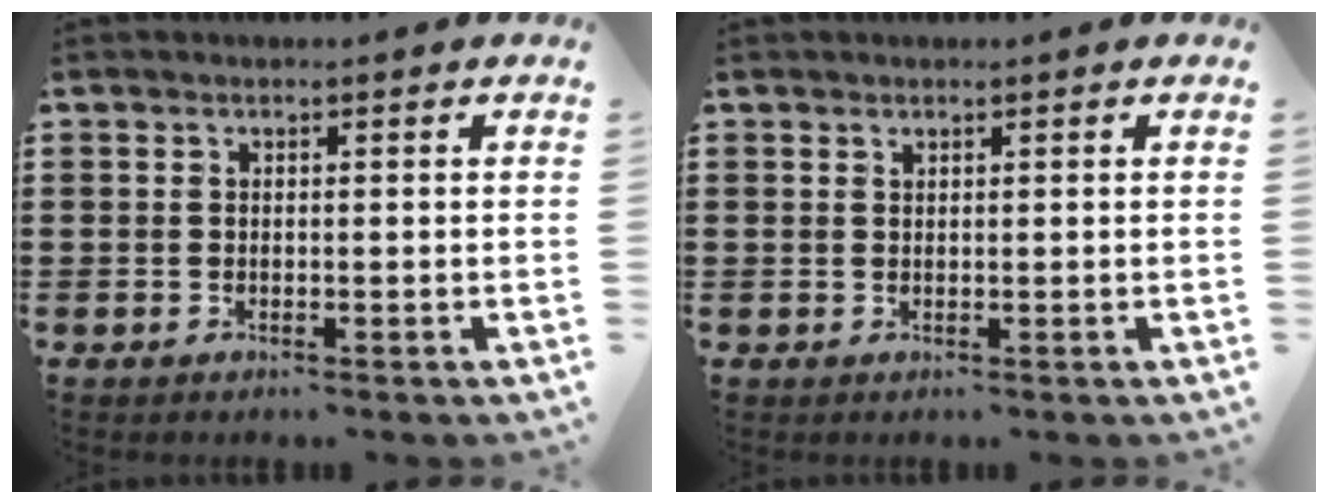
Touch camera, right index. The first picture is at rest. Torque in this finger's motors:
{"motor_torque": [-0.32, 0.26, -0.06, -0.01]}